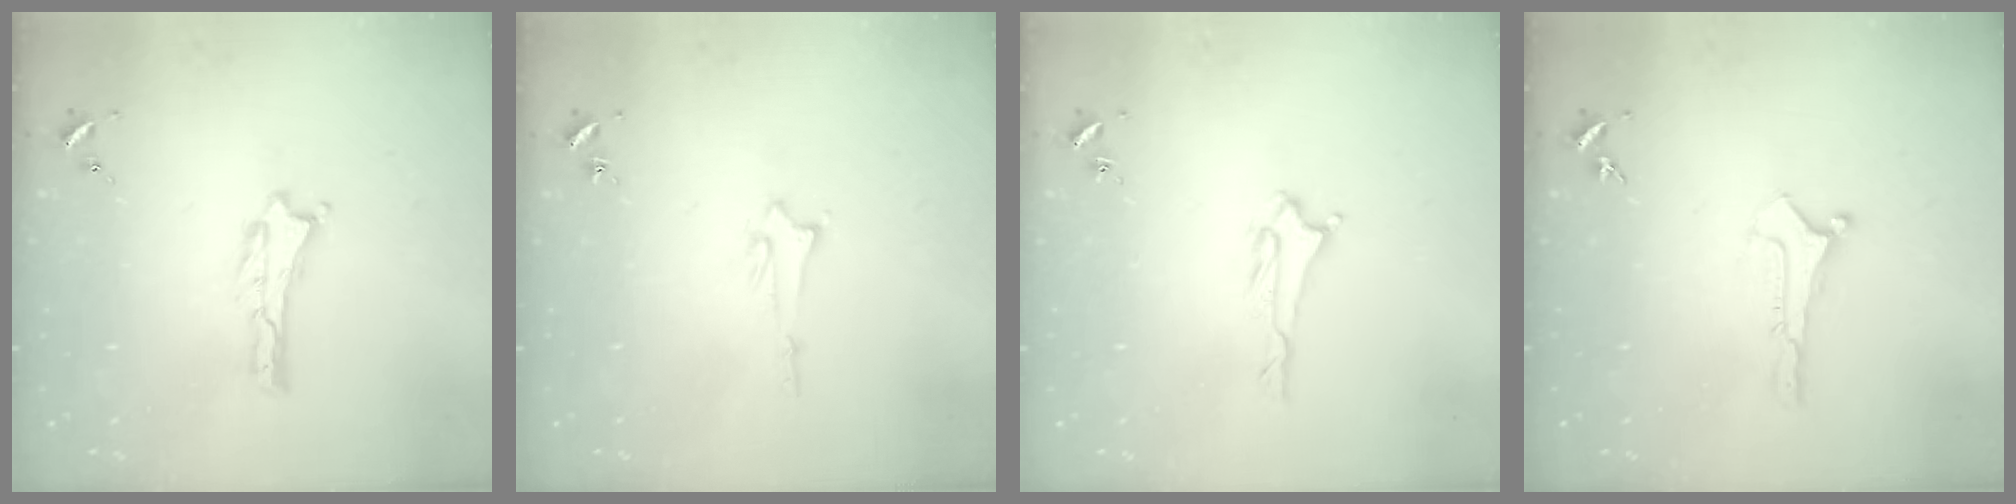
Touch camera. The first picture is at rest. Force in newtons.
{"total": 1.2, "press": 1.2, "slide": 0.1}
{"total": 1.7, "press": 1.7, "slide": 0.3}
{"total": 0.0}